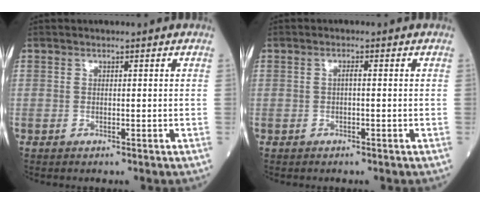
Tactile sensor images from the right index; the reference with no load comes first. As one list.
[{"total": 1.0, "force": [0.0, 0.1, 1.0], "torque": [-0.018, 0.002, -0.001]}]